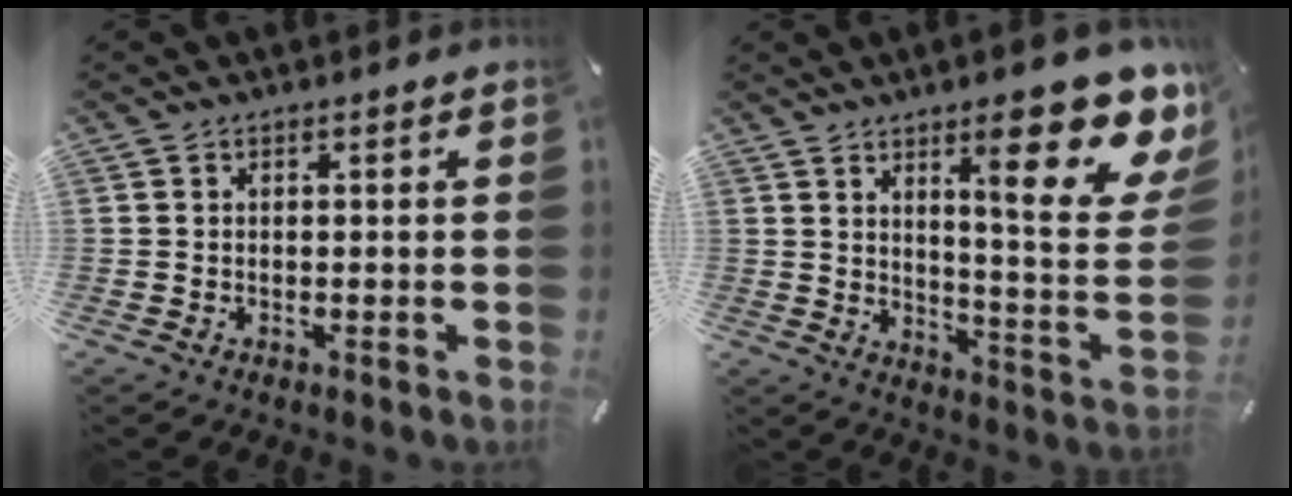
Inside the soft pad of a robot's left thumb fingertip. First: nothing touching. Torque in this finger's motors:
{"motor_torque": [1.12, 1.05, 2.01, -0.40, 0.26]}